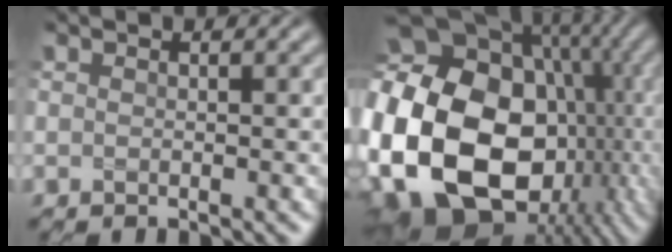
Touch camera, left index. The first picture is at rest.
{"total": 24.3, "force": [-3.6, 18.3, 15.5], "torque": [-0.317, -0.027, -0.062]}